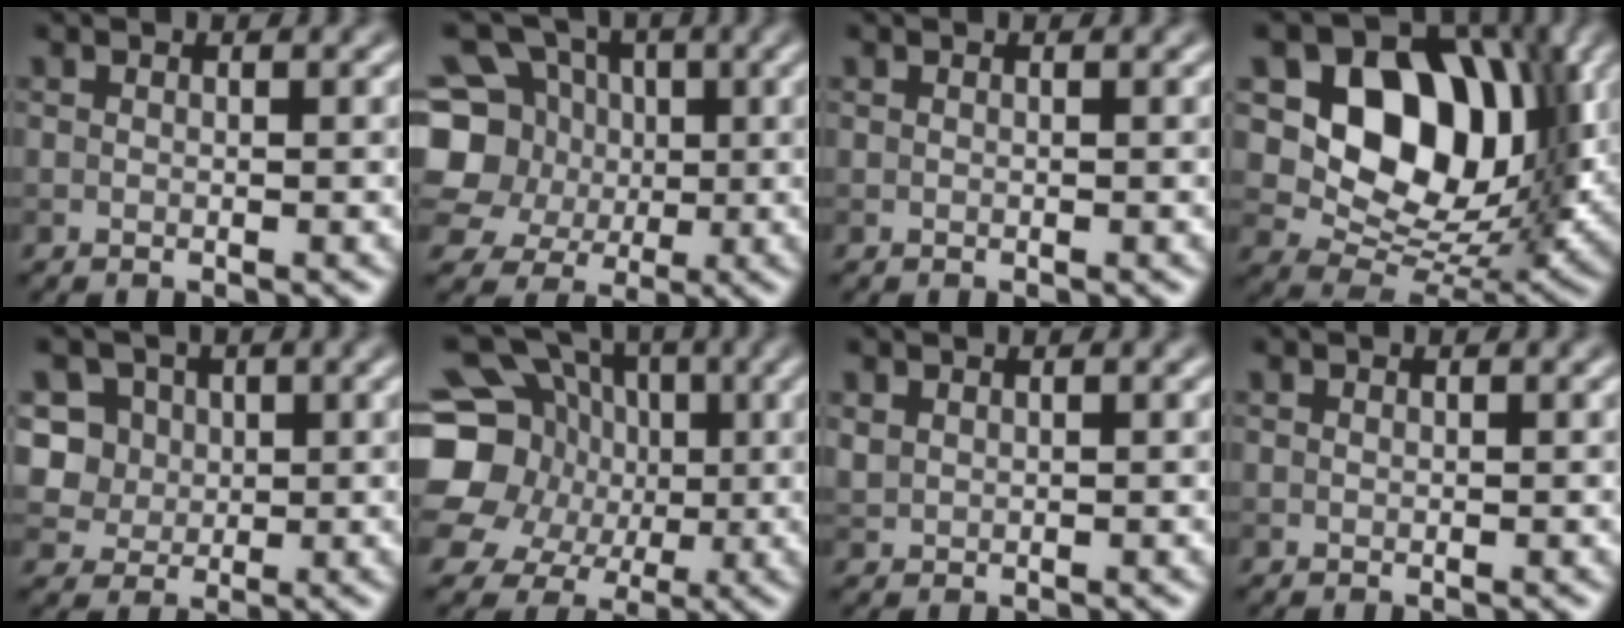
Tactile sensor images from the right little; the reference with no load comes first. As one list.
[{"total": 8.7, "force": [0.8, 7.7, 4.0], "torque": [-0.097, 0.013, -0.014]}, {"total": 0.0}, {"total": 11.9, "force": [3.0, 8.4, 8.0], "torque": [-0.117, -0.013, 0.054]}, {"total": 6.8, "force": [2.2, 5.9, 2.7], "torque": [-0.043, 0.017, 0.024]}, {"total": 16.7, "force": [0.3, 15.0, 7.3], "torque": [-0.184, 0.014, -0.018]}, {"total": 0.9, "force": [0.7, 0.5, 0.3], "torque": [-0.011, -0.001, 0.019]}, {"total": 0.0}]